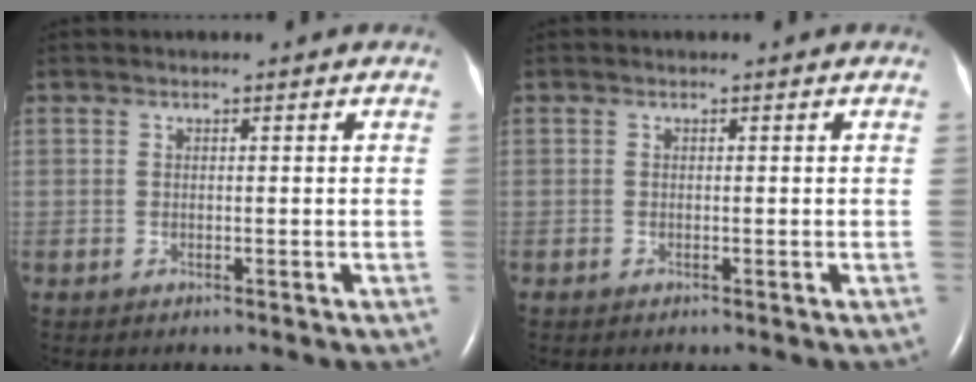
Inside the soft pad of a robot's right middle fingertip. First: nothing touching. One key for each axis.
{"total": 0.0}